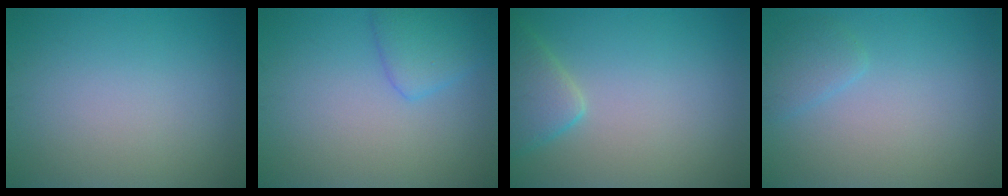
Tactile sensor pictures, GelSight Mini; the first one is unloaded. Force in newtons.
{"total": 2.8, "press": 2.8, "slide": 0.2}
{"total": 3.3, "press": 3.3, "slide": 0.3}
{"total": 1.5, "press": 1.5, "slide": 0.2}